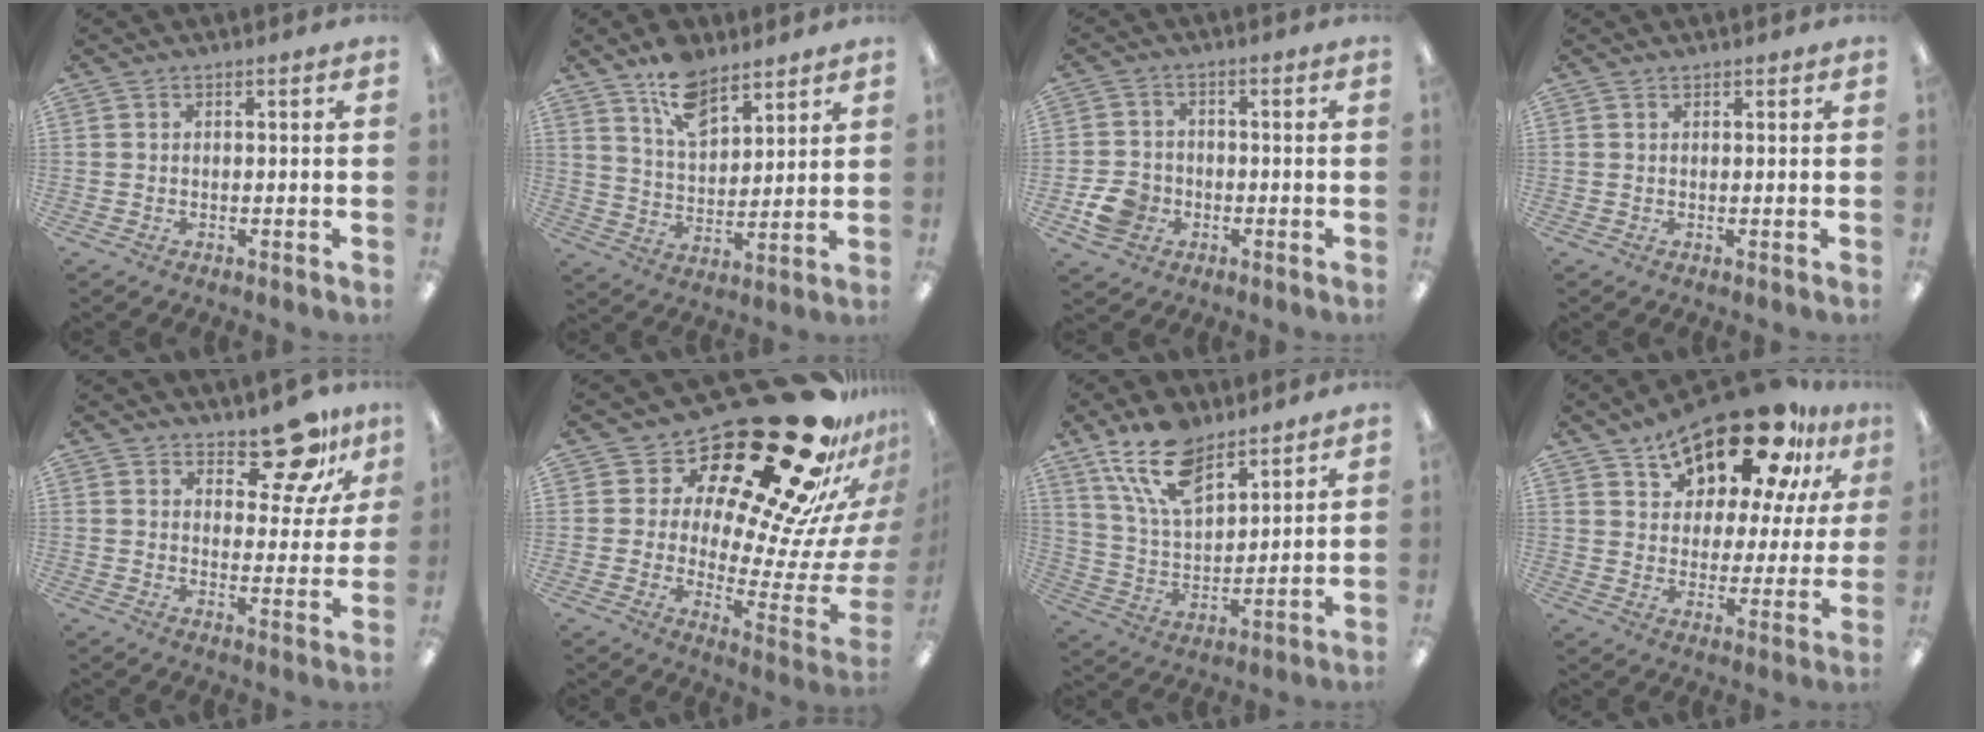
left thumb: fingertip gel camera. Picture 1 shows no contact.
{"total": 11.5, "force": [8.2, 5.8, 5.6], "torque": [-0.093, -0.042, 0.150]}
{"total": 7.0, "force": [-2.3, 5.8, 3.0], "torque": [-0.060, 0.013, -0.039]}
{"total": 0.5, "force": [0.4, 0.3, 0.1], "torque": [-0.002, 0.001, 0.008]}
{"total": 13.7, "force": [10.2, 6.0, 6.9], "torque": [-0.078, -0.071, 0.177]}
{"total": 30.5, "force": [21.1, 10.0, 19.6], "torque": [-0.245, -0.195, 0.375]}
{"total": 15.8, "force": [10.8, 7.5, 8.7], "torque": [-0.173, -0.042, 0.198]}
{"total": 20.2, "force": [15.6, 7.8, 10.1], "torque": [-0.167, -0.110, 0.268]}